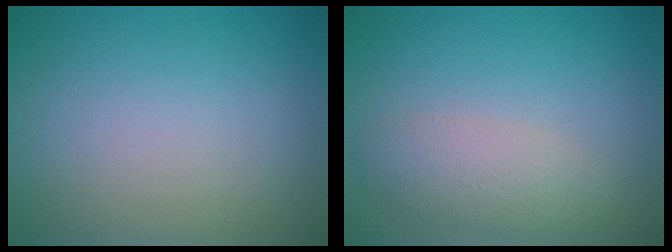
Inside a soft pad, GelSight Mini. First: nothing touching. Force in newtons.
{"total": 3.0, "press": 3.0, "slide": 0.1}